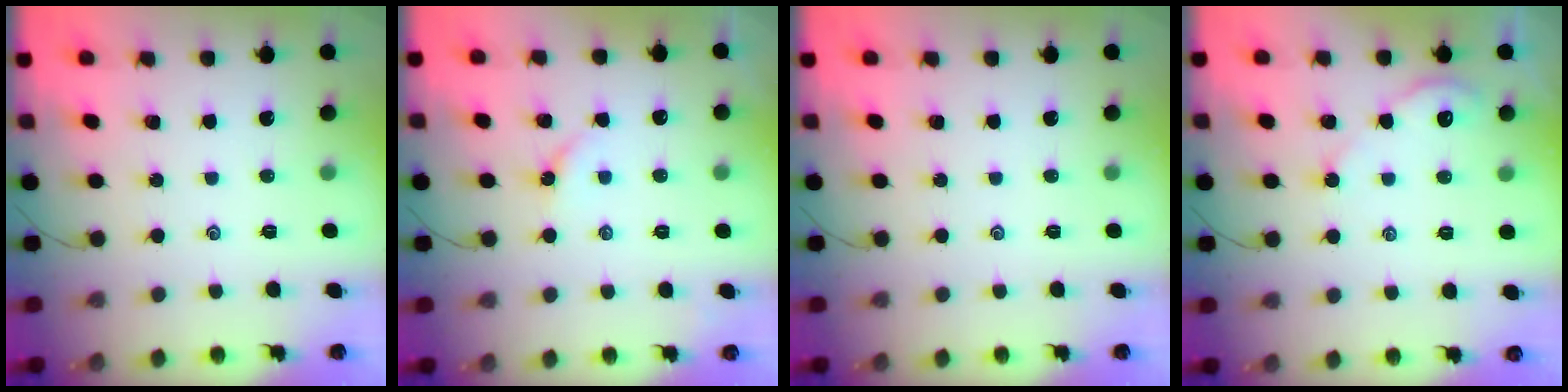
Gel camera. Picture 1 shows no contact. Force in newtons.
{"total": 2.7, "press": 2.7, "slide": 0.5}
{"total": 0.0}
{"total": 2.9, "press": 2.9, "slide": 0.4}